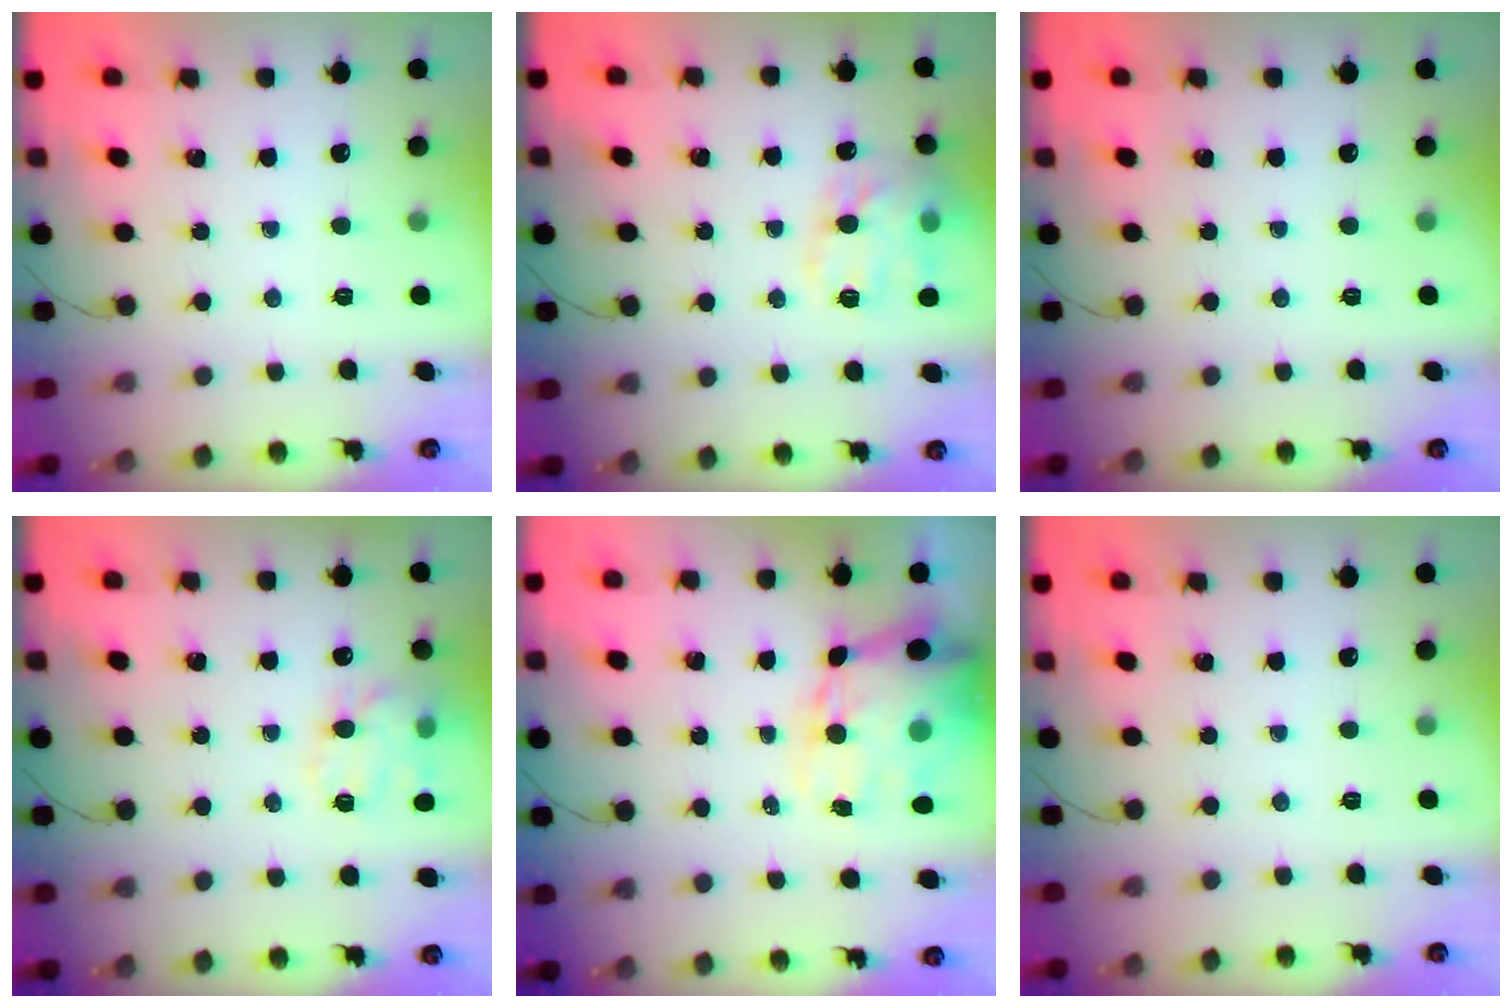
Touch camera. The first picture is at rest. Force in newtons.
{"total": 15.4, "press": 15.3, "slide": 1.6}
{"total": 0.0}
{"total": 13.1, "press": 13.0, "slide": 2.0}
{"total": 16.4, "press": 16.0, "slide": 3.6}
{"total": 0.0}